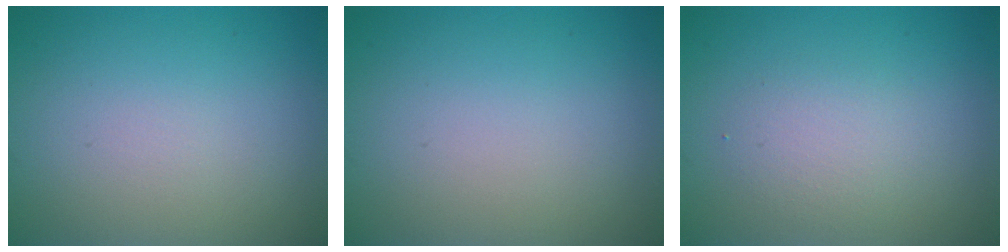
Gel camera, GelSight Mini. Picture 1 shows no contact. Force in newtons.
{"total": 0.0}
{"total": 2.1, "press": 2.1, "slide": 0.1}